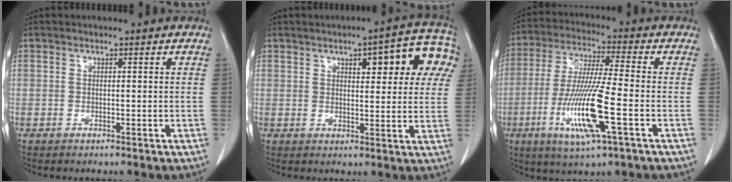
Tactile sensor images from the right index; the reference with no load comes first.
{"total": 12.1, "force": [5.2, 3.8, 10.2], "torque": [-0.110, 0.023, 0.059]}
{"total": 13.9, "force": [-4.4, 0.5, 13.2], "torque": [-0.269, -0.021, -0.085]}